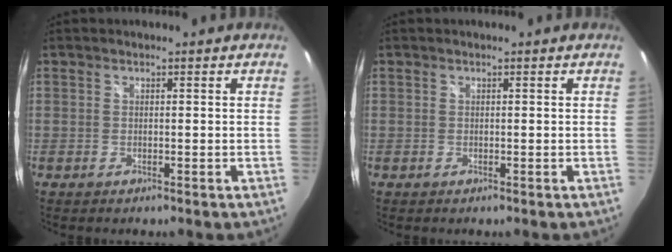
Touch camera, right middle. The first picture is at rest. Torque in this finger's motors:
{"motor_torque": [0.03, 0.05, -0.02, 0.00]}